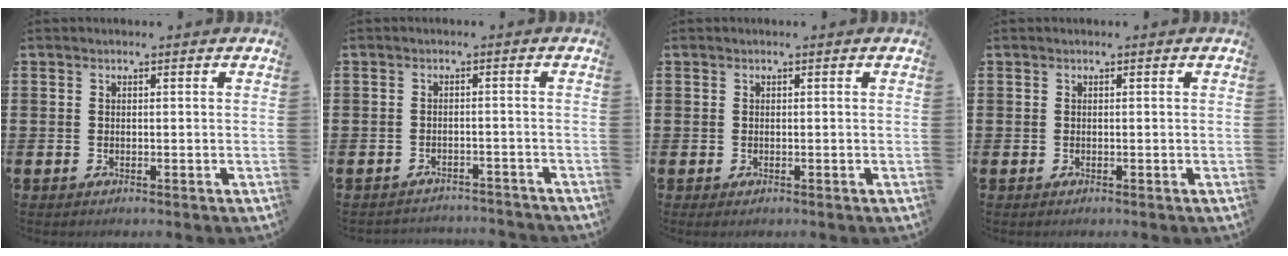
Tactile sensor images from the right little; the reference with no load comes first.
{"total": 1.8, "force": [-1.8, 0.0, -0.2], "torque": [-0.003, 0.003, -0.039]}
{"total": 0.0}
{"total": 0.0}